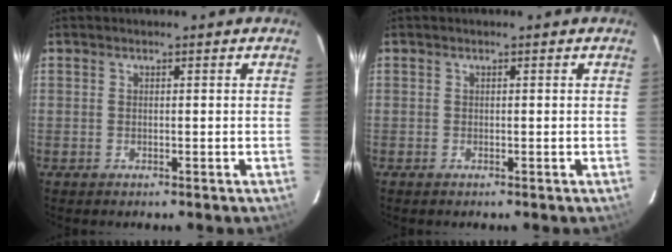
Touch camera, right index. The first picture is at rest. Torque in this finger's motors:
{"motor_torque": [0.05, -0.10, -0.06, 0.00]}